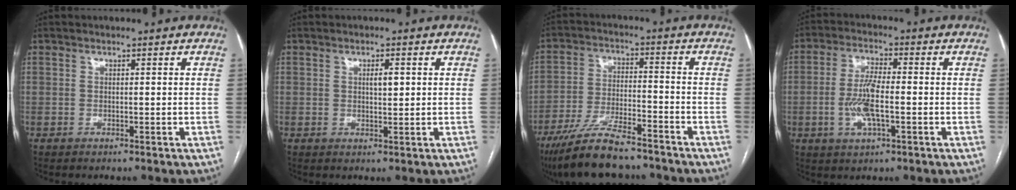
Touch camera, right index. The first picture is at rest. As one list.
[{"total": 2.1, "force": [0.5, 0.7, 1.9], "torque": [-0.031, 0.000, 0.008]}, {"total": 12.8, "force": [-10.6, 2.1, 6.8], "torque": [-0.126, -0.022, -0.183]}, {"total": 7.3, "force": [-1.5, 1.9, 6.9], "torque": [-0.145, 0.001, -0.030]}]